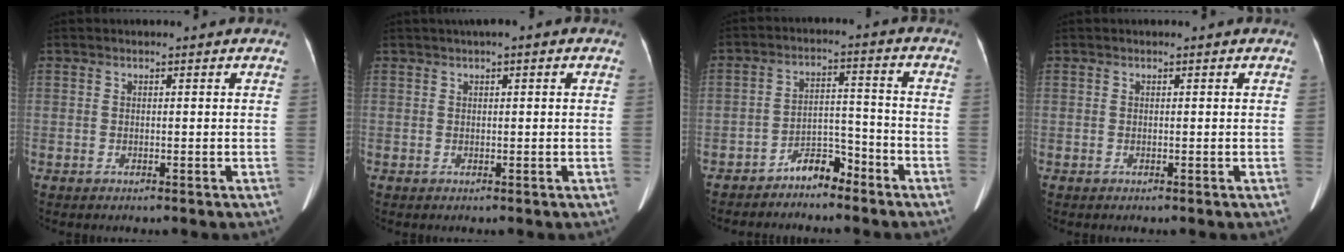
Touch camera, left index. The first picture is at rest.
{"total": 1.9, "force": [0.9, 0.3, 1.7], "torque": [-0.030, 0.012, 0.011]}
{"total": 5.2, "force": [-4.4, 1.7, 2.0], "torque": [-0.030, 0.011, -0.078]}
{"total": 0.0}